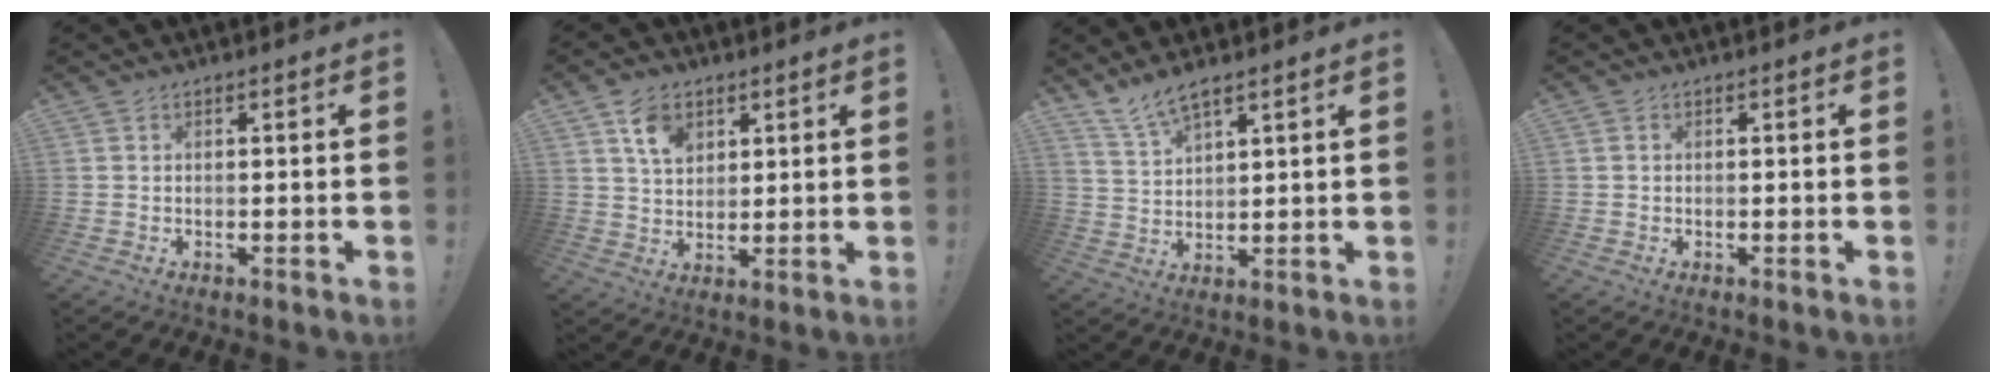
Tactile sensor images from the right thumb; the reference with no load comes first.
{"total": 9.2, "force": [5.0, 6.5, 4.1], "torque": [-0.060, -0.020, 0.094]}
{"total": 6.2, "force": [5.3, 1.2, 3.0], "torque": [-0.069, -0.024, 0.100]}
{"total": 0.7, "force": [0.1, 0.7, -0.1], "torque": [0.003, 0.005, 0.001]}